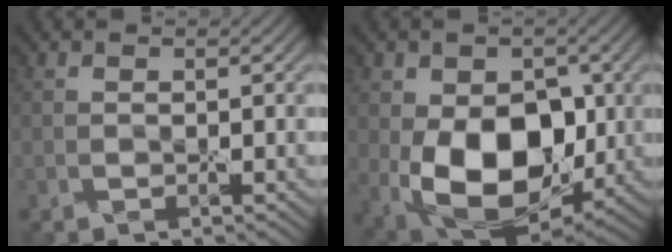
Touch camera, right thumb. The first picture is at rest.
{"total": 14.8, "force": [-1.7, 10.0, 10.8], "torque": [-0.195, -0.035, -0.022]}